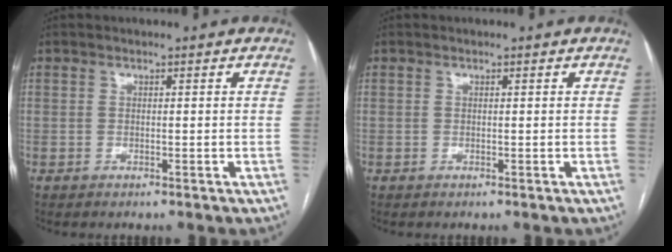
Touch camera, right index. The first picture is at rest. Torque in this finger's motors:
{"motor_torque": [0.25, 0.04, -0.01, 0.01]}